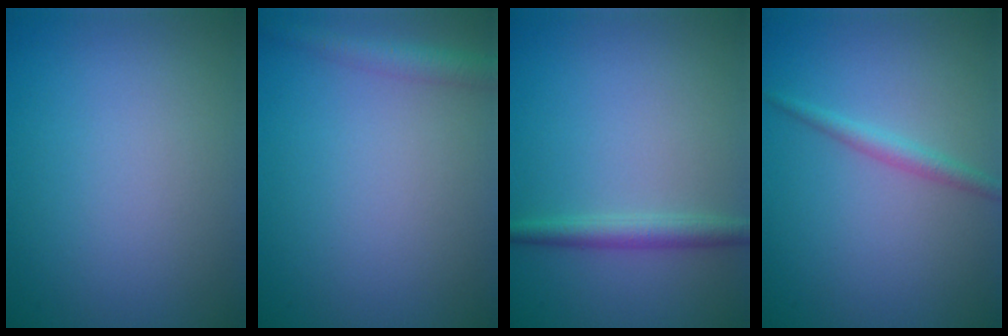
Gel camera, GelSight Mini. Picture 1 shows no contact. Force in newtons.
{"total": 2.2, "press": 2.2, "slide": 0.1}
{"total": 2.1, "press": 2.1, "slide": 0.0}
{"total": 1.7, "press": 1.7, "slide": 0.0}